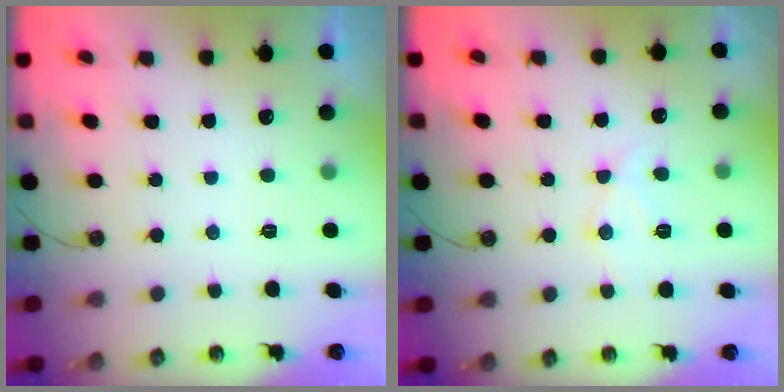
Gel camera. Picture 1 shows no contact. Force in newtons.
{"total": 10.5, "press": 10.4, "slide": 0.8}